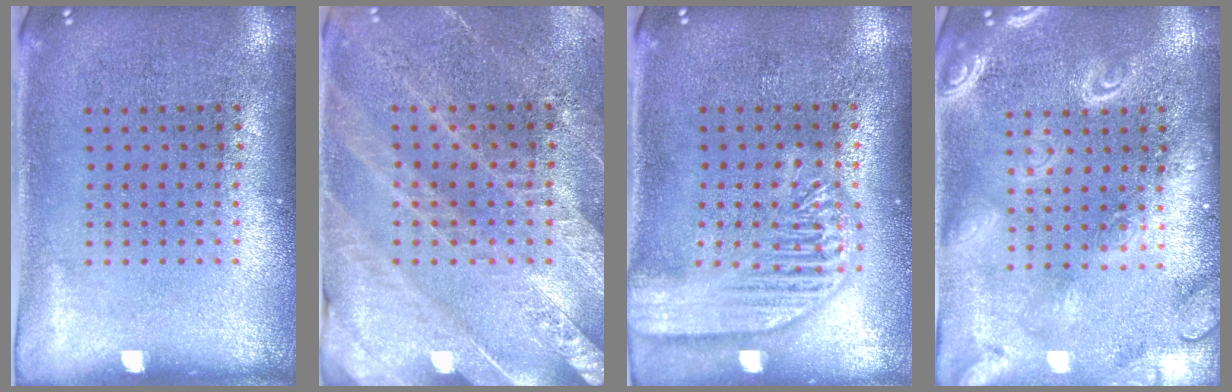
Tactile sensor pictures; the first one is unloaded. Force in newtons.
{"total": 2.8, "press": 2.7, "slide": 0.7}
{"total": 3.6, "press": 3.6, "slide": 0.4}
{"total": 3.0, "press": 3.0, "slide": 0.3}